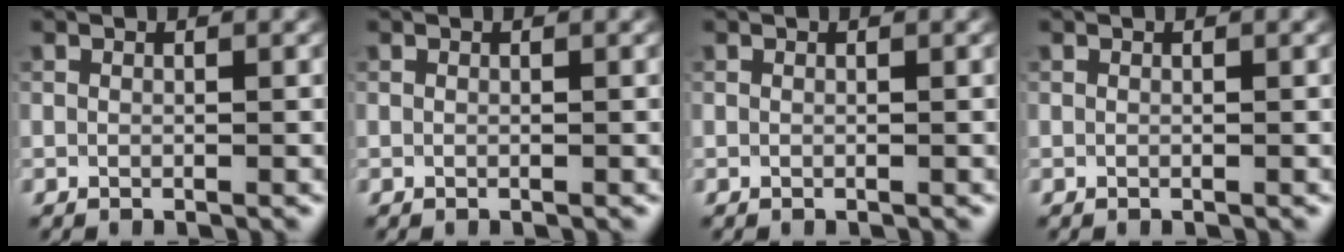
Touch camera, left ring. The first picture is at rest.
{"total": 0.0}
{"total": 0.0}
{"total": 0.0}